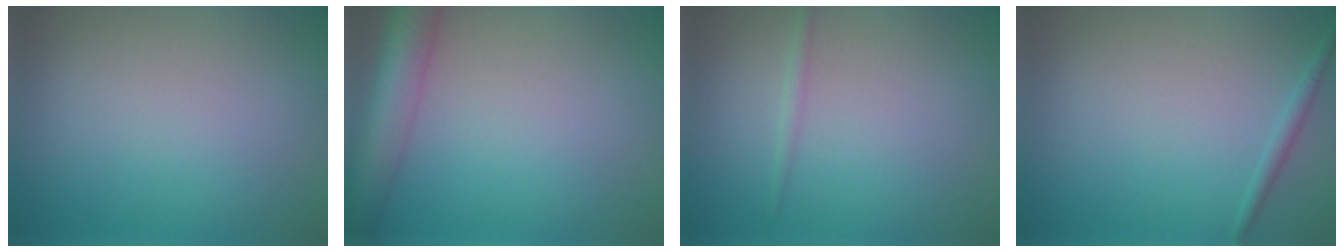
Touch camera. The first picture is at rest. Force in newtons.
{"total": 6.5, "press": 6.5, "slide": 0.3}
{"total": 0.8, "press": 0.8, "slide": 0.0}
{"total": 1.0, "press": 1.0, "slide": 0.1}